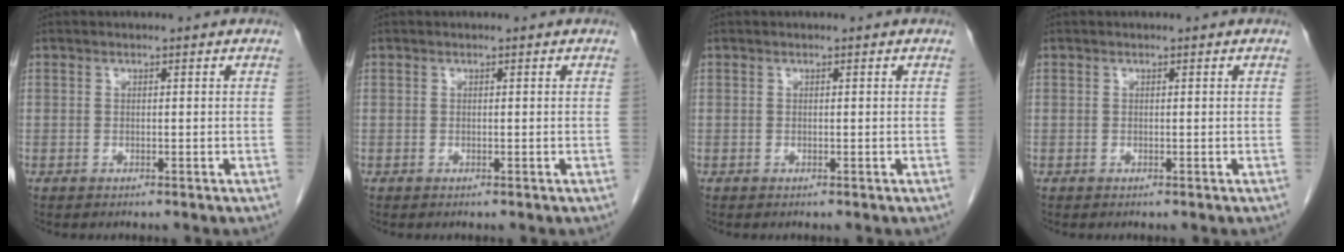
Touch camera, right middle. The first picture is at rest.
{"total": 0.0}
{"total": 0.0}
{"total": 0.0}